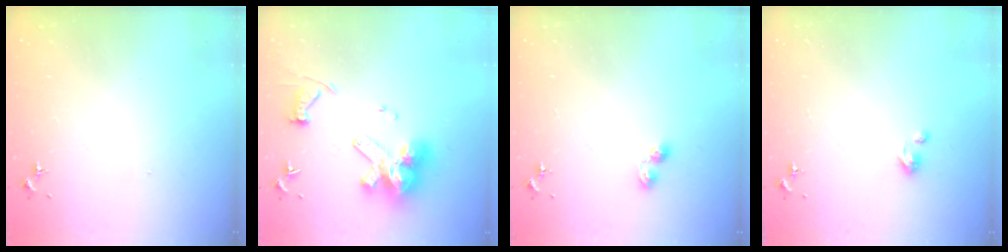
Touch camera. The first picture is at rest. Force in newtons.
{"total": 15.3, "press": 15.2, "slide": 1.7}
{"total": 4.3, "press": 4.3, "slide": 0.3}
{"total": 4.3, "press": 4.3, "slide": 0.4}